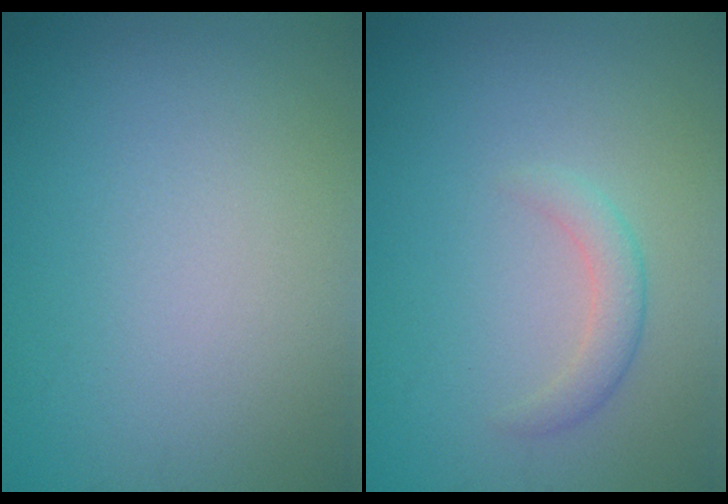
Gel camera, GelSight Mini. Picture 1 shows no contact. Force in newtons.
{"total": 1.7, "press": 1.7, "slide": 0.1}